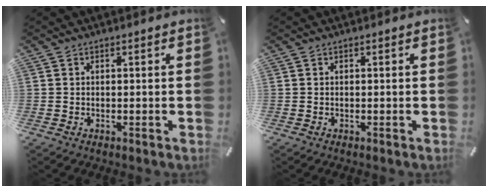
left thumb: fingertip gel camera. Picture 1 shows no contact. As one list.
[{"total": 0.0}]